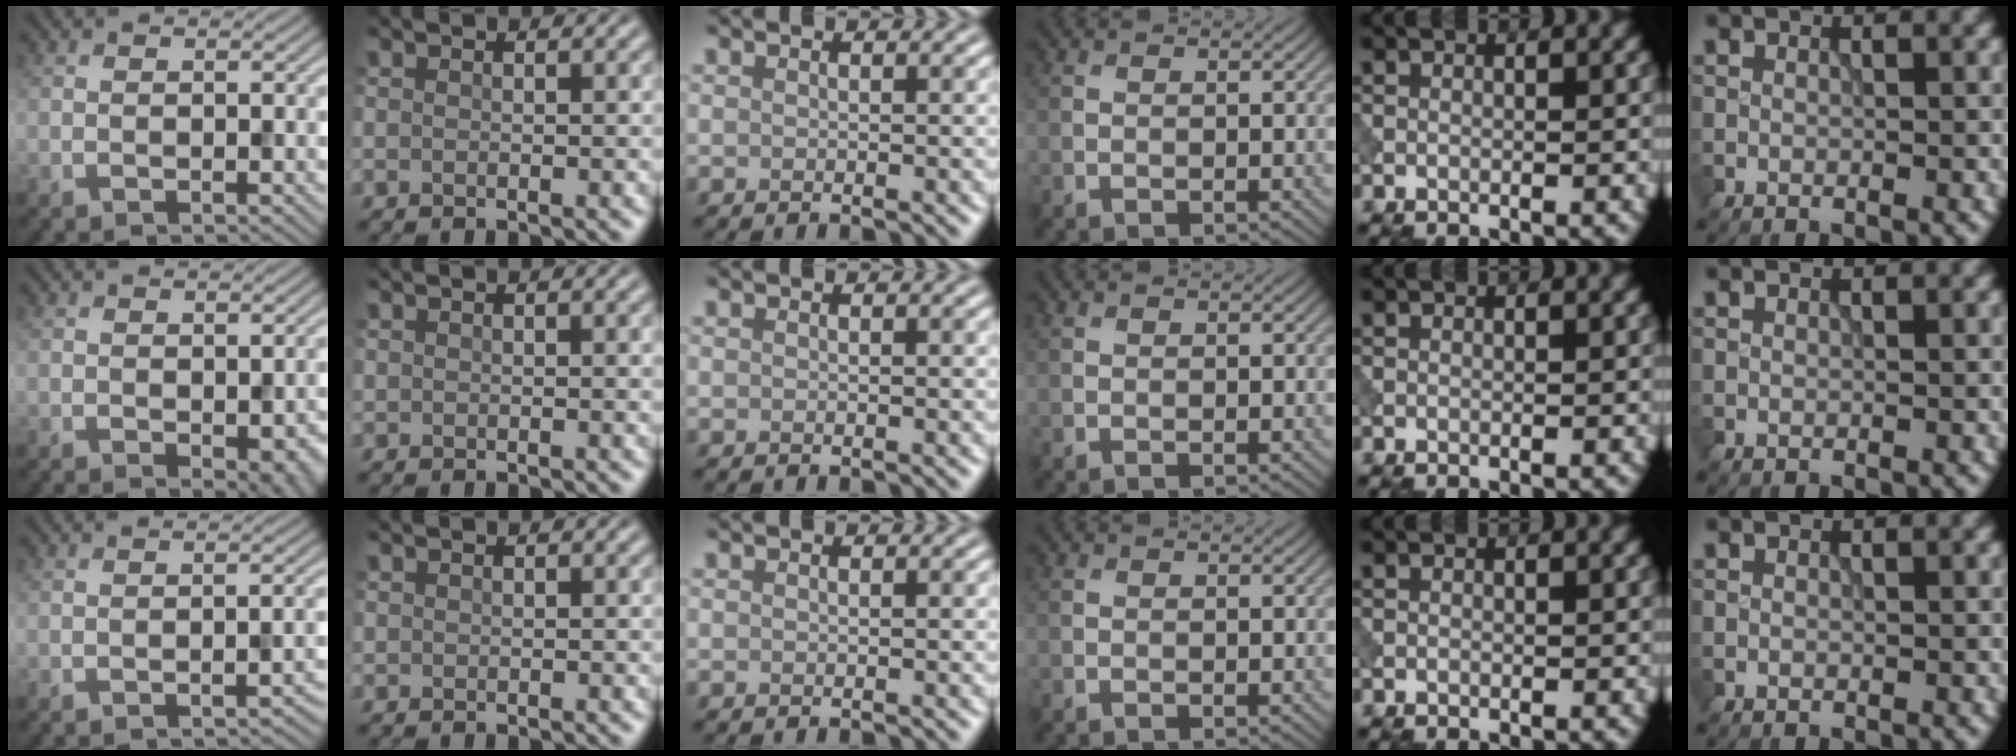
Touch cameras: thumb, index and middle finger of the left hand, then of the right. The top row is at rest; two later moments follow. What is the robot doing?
{"motion": "dispense", "object": "syringe"}